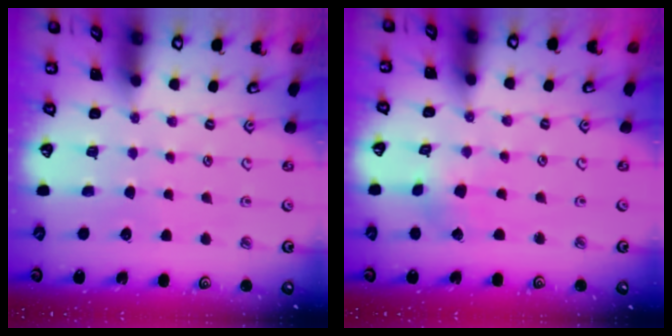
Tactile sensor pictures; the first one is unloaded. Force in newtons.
{"total": 2.0, "press": 2.0, "slide": 0.1}